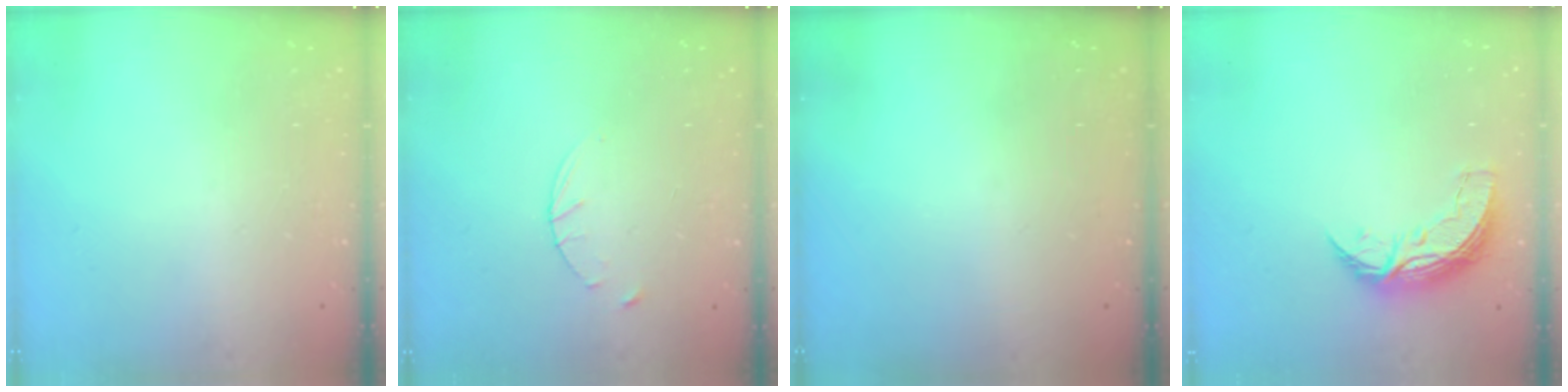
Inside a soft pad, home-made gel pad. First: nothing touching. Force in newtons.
{"total": 3.6, "press": 3.5, "slide": 0.4}
{"total": 0.0}
{"total": 7.5, "press": 7.5, "slide": 0.5}